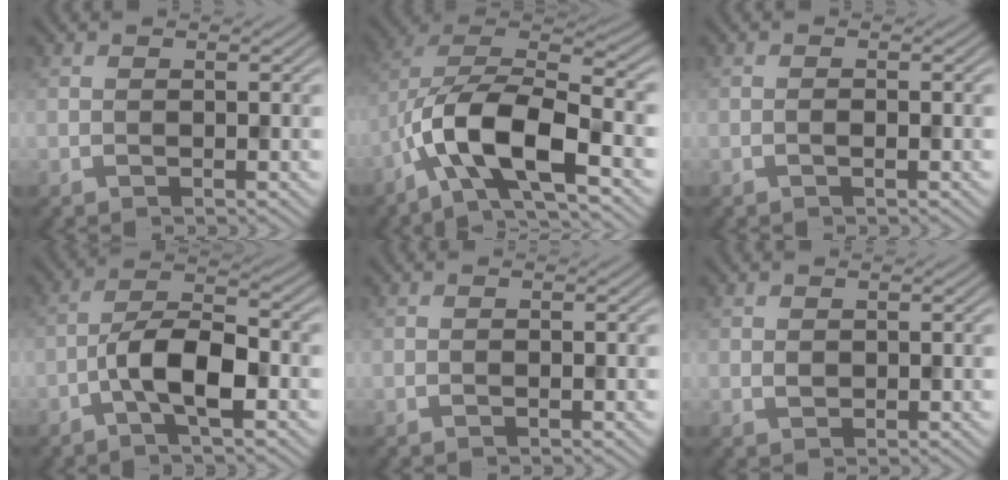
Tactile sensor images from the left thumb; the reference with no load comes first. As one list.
[{"total": 12.2, "force": [-5.3, 4.7, 10.0], "torque": [-0.195, -0.004, -0.109]}, {"total": 0.8, "force": [-0.4, 0.1, 0.7], "torque": [-0.011, 0.001, -0.006]}, {"total": 7.1, "force": [-2.8, 2.3, 6.1], "torque": [-0.112, 0.015, -0.063]}, {"total": 0.0}, {"total": 0.8, "force": [0.3, 0.6, 0.4], "torque": [-0.011, -0.002, 0.007]}]